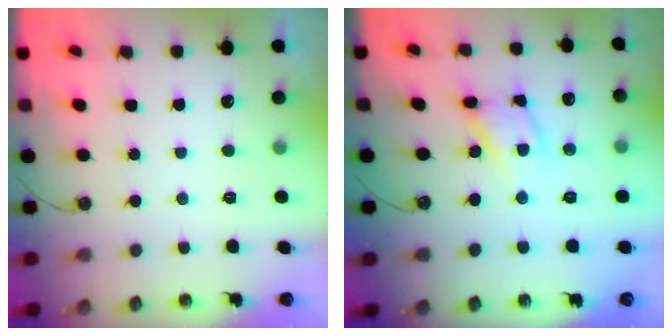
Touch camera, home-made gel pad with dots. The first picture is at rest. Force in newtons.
{"total": 12.7, "press": 12.6, "slide": 1.4}